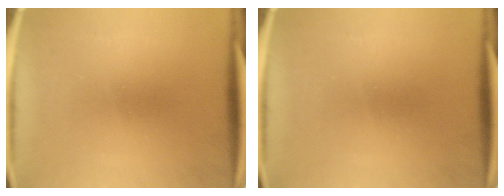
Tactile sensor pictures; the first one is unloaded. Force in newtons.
{"total": 0.0}